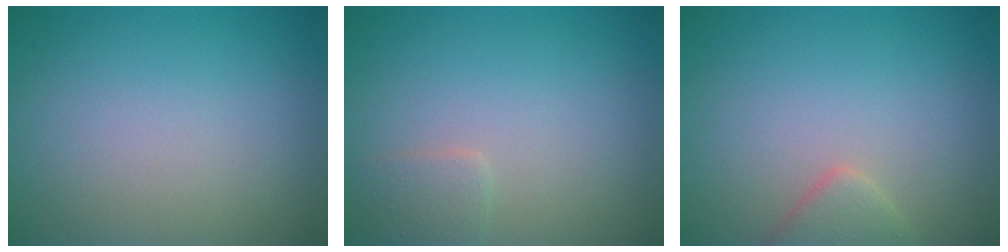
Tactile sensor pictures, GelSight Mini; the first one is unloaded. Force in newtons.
{"total": 1.4, "press": 1.4, "slide": 0.1}
{"total": 2.1, "press": 2.1, "slide": 0.2}